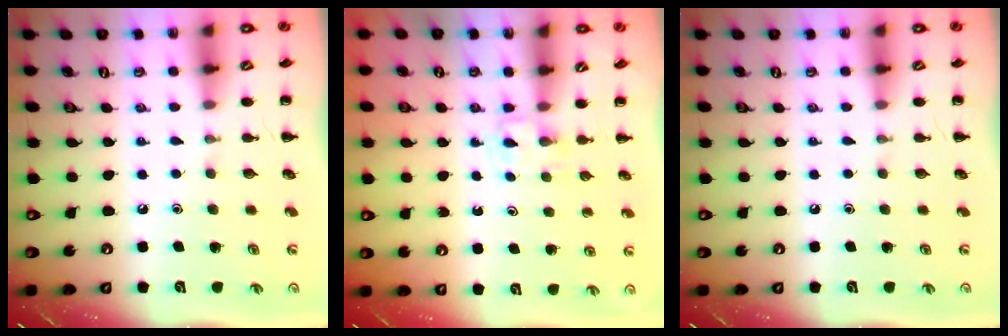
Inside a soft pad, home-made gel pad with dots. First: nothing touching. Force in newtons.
{"total": 2.8, "press": 2.6, "slide": 1.1}
{"total": 0.0}